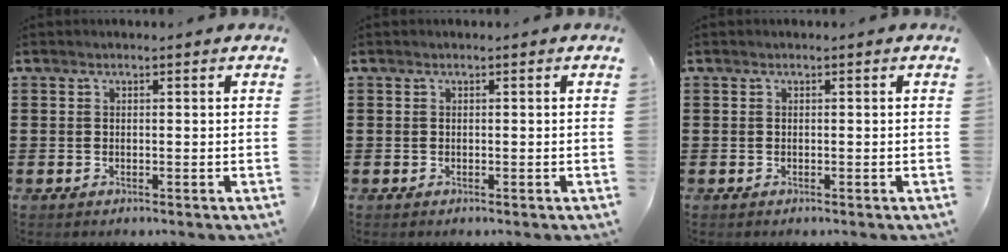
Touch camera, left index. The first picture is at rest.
{"total": 0.0}
{"total": 0.0}